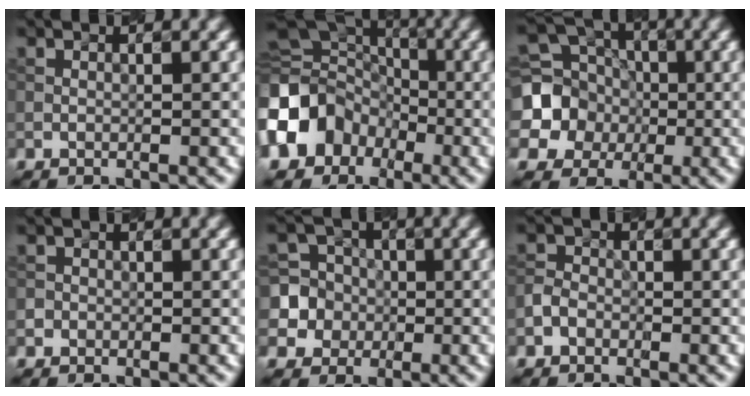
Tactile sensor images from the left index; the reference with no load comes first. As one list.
[{"total": 11.5, "force": [-4.3, 9.5, 4.7], "torque": [-0.104, -0.002, -0.092]}, {"total": 8.7, "force": [-0.7, 8.0, 3.2], "torque": [-0.075, 0.005, -0.043]}, {"total": 0.8, "force": [-0.2, 0.7, 0.0], "torque": [0.008, -0.004, -0.006]}, {"total": 6.2, "force": [-0.9, 6.1, 0.8], "torque": [-0.002, 0.024, -0.035]}, {"total": 1.6, "force": [-0.8, 1.3, 0.5], "torque": [-0.006, 0.004, -0.022]}]